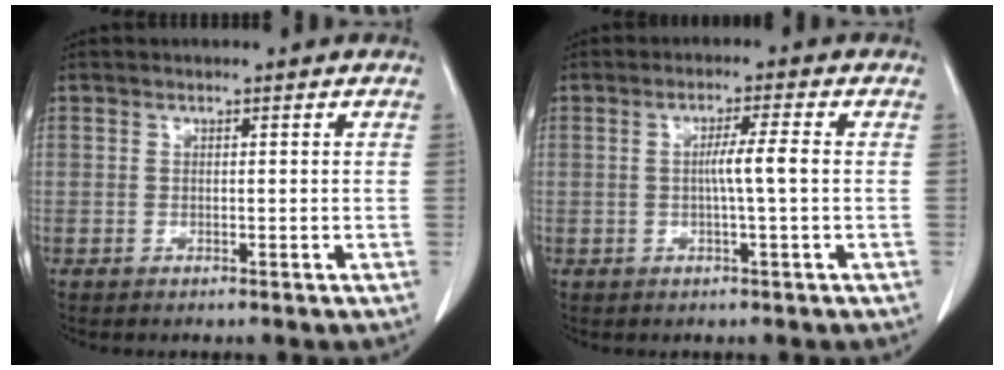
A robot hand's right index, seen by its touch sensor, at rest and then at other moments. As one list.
[{"total": 3.7, "force": [-0.2, -0.5, 3.7], "torque": [-0.065, 0.002, -0.003]}]